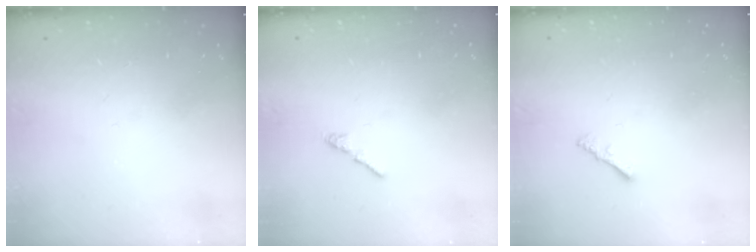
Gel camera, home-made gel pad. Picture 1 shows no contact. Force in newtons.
{"total": 0.7, "press": 0.6, "slide": 0.4}
{"total": 1.3, "press": 1.3, "slide": 0.4}